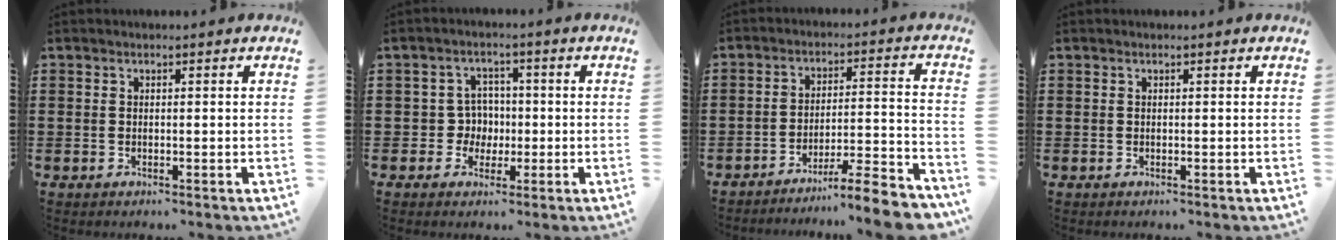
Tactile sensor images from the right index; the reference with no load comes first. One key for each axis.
{"total": 4.3, "fx": -0.5, "fy": 4.0, "fz": 1.4, "tx": -0.042, "ty": 0.009, "tz": -0.010}
{"total": 7.7, "fx": -6.9, "fy": 0.0, "fz": 3.4, "tx": -0.046, "ty": -0.001, "tz": -0.133}
{"total": 0.0}